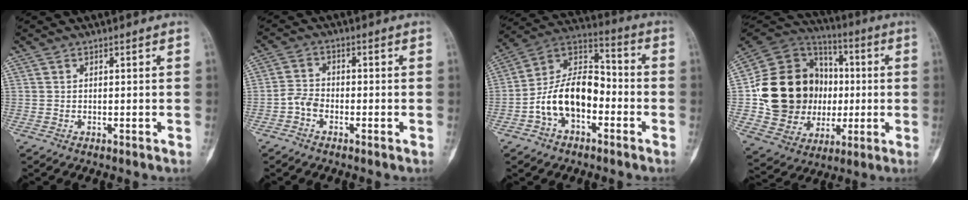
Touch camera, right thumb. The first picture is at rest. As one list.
[{"total": 3.3, "force": [-1.7, 2.3, 1.7], "torque": [-0.027, 0.013, -0.039]}, {"total": 14.6, "force": [-4.2, 9.1, 10.6], "torque": [-0.171, 0.056, -0.084]}, {"total": 25.0, "force": [0.1, 20.5, 14.4], "torque": [-0.214, 0.033, 0.023]}]